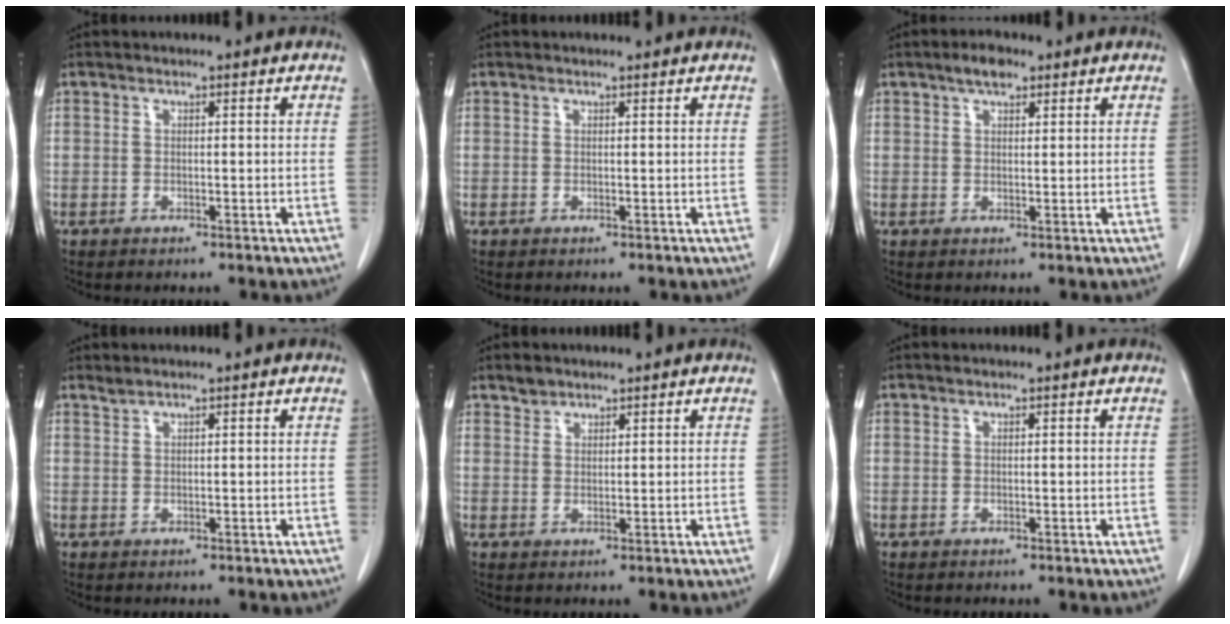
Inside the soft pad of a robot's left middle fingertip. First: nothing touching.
{"total": 0.9, "force": [0.9, 0.0, 0.1], "torque": [-0.007, 0.007, 0.014]}
{"total": 2.9, "force": [2.0, 1.2, 1.8], "torque": [-0.033, 0.006, 0.031]}
{"total": 0.7, "force": [0.7, -0.1, 0.1], "torque": [-0.008, 0.004, 0.017]}
{"total": 1.6, "force": [1.4, 0.9, 0.1], "torque": [0.001, 0.002, 0.023]}
{"total": 0.0}